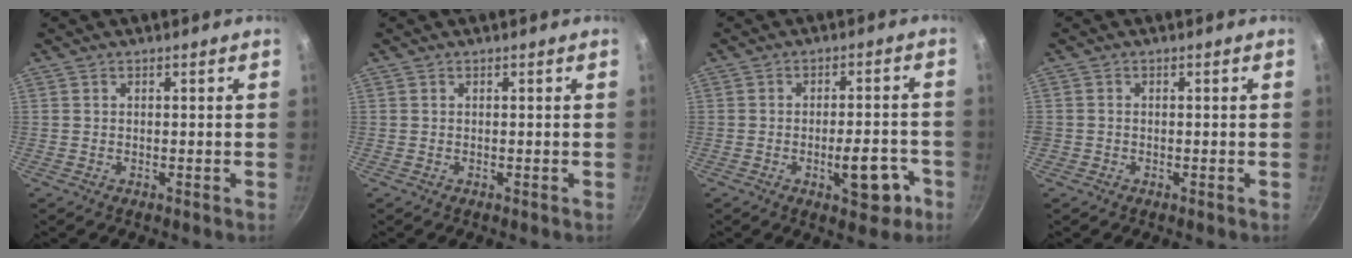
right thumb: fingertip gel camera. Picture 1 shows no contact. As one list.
[{"total": 0.0}, {"total": 8.4, "force": [-3.4, 3.6, 6.8], "torque": [-0.067, 0.022, -0.038]}, {"total": 0.8, "force": [-0.2, 0.8, 0.2], "torque": [-0.004, 0.002, -0.004]}]